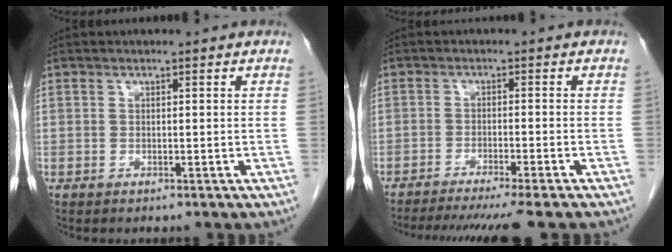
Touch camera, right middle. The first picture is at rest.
{"total": 12.3, "force": [-10.7, -1.0, 5.9], "torque": [-0.067, -0.033, -0.154]}